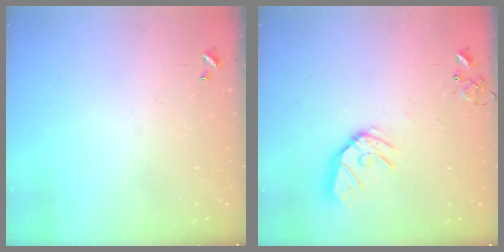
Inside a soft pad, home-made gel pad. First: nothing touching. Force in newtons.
{"total": 13.2, "press": 13.1, "slide": 1.5}